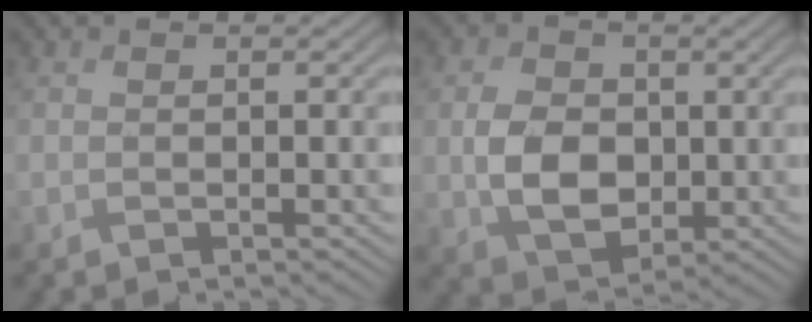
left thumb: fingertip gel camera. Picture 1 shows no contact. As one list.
[{"total": 6.5, "force": [-0.4, 5.0, 4.2], "torque": [-0.091, -0.007, -0.008]}]